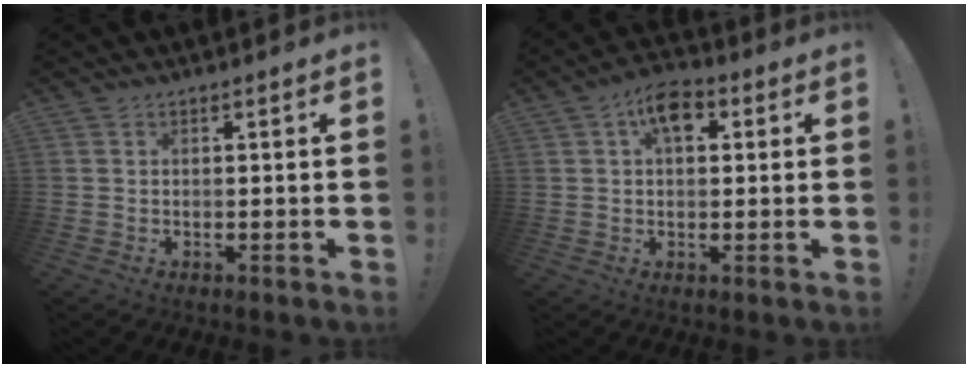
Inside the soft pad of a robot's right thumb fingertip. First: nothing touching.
{"total": 7.9, "force": [3.0, 4.5, 5.8], "torque": [-0.083, -0.003, 0.052]}